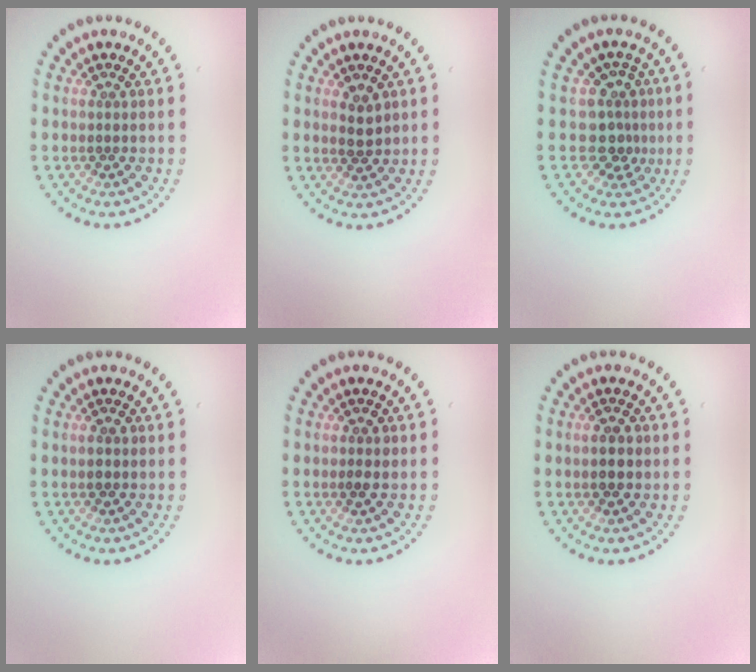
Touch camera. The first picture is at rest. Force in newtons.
{"total": 1.9, "press": 1.8, "slide": 0.6}
{"total": 2.8, "press": 2.0, "slide": 1.9}
{"total": 1.3, "press": 1.3, "slide": 0.2}
{"total": 1.2, "press": 1.2, "slide": 0.1}
{"total": 2.5, "press": 2.5, "slide": 0.1}